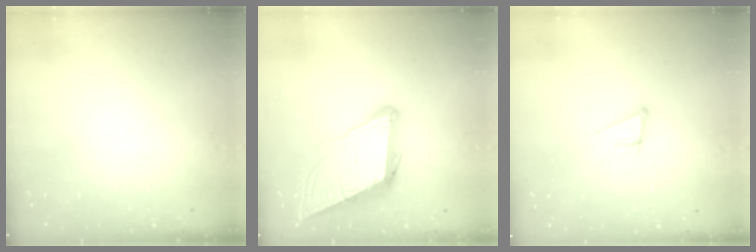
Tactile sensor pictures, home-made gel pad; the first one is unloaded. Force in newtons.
{"total": 11.7, "press": 11.1, "slide": 3.5}
{"total": 7.6, "press": 7.3, "slide": 2.3}